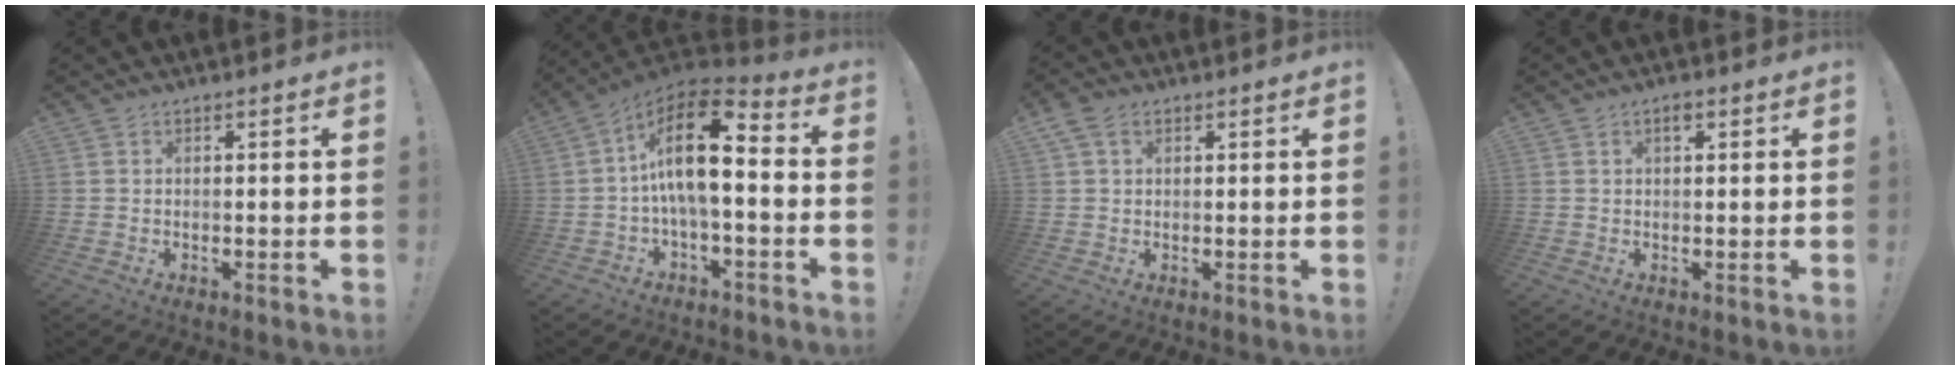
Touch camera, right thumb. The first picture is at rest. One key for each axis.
{"total": 16.5, "fx": 1.4, "fy": 7.0, "fz": 14.9, "tx": -0.261, "ty": -0.001, "tz": 0.023}
{"total": 4.0, "fx": 2.0, "fy": 2.7, "fz": 2.1, "tx": -0.040, "ty": 0.001, "tz": 0.040}
{"total": 1.9, "fx": 0.9, "fy": 1.0, "fz": 1.3, "tx": -0.016, "ty": -0.001, "tz": 0.014}